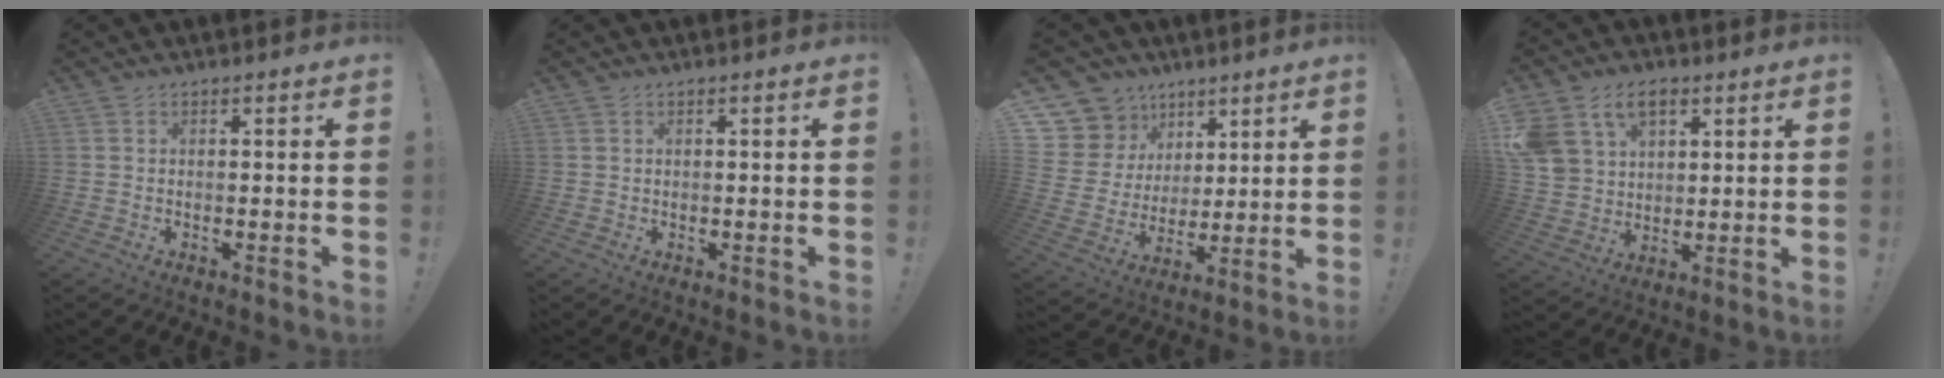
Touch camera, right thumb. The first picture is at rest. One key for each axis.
{"total": 0.8, "fx": 0.3, "fy": 0.8, "fz": 0.0, "tx": 0.009, "ty": -0.001, "tz": 0.003}
{"total": 13.1, "fx": 6.9, "fy": 10.5, "fz": 3.5, "tx": -0.058, "ty": -0.047, "tz": 0.152}
{"total": 13.2, "fx": 6.6, "fy": 9.4, "fz": 6.5, "tx": -0.115, "ty": -0.025, "tz": 0.132}